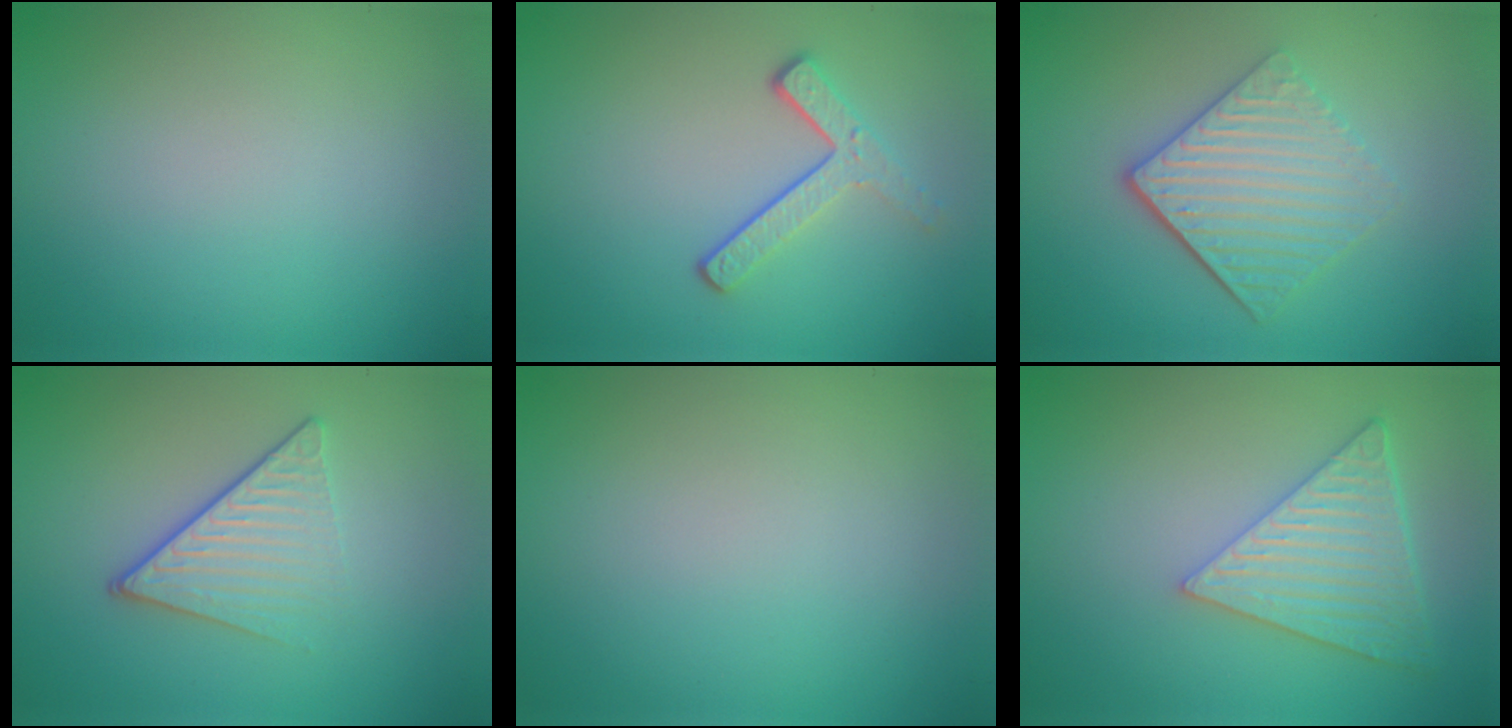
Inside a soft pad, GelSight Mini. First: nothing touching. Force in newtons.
{"total": 3.0, "press": 2.2, "slide": 2.0}
{"total": 5.0, "press": 3.7, "slide": 3.4}
{"total": 4.2, "press": 2.9, "slide": 3.1}
{"total": 0.0}
{"total": 6.1, "press": 4.6, "slide": 4.0}